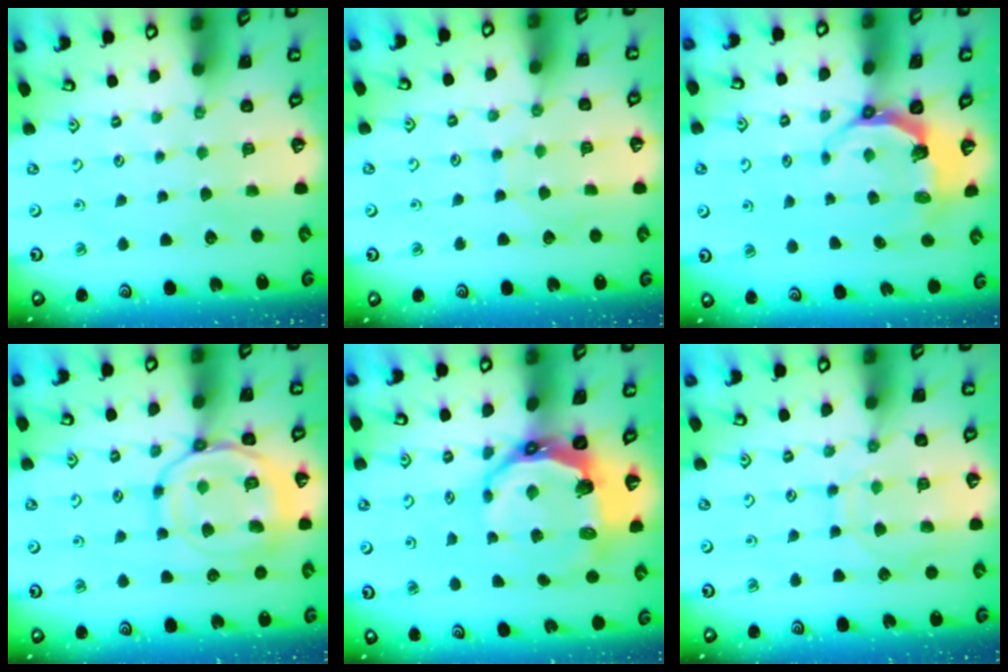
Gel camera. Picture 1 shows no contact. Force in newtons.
{"total": 3.8, "press": 3.8, "slide": 0.4}
{"total": 5.5, "press": 4.0, "slide": 3.7}
{"total": 14.3, "press": 14.2, "slide": 1.4}
{"total": 11.7, "press": 10.6, "slide": 4.9}
{"total": 10.0, "press": 9.9, "slide": 1.0}